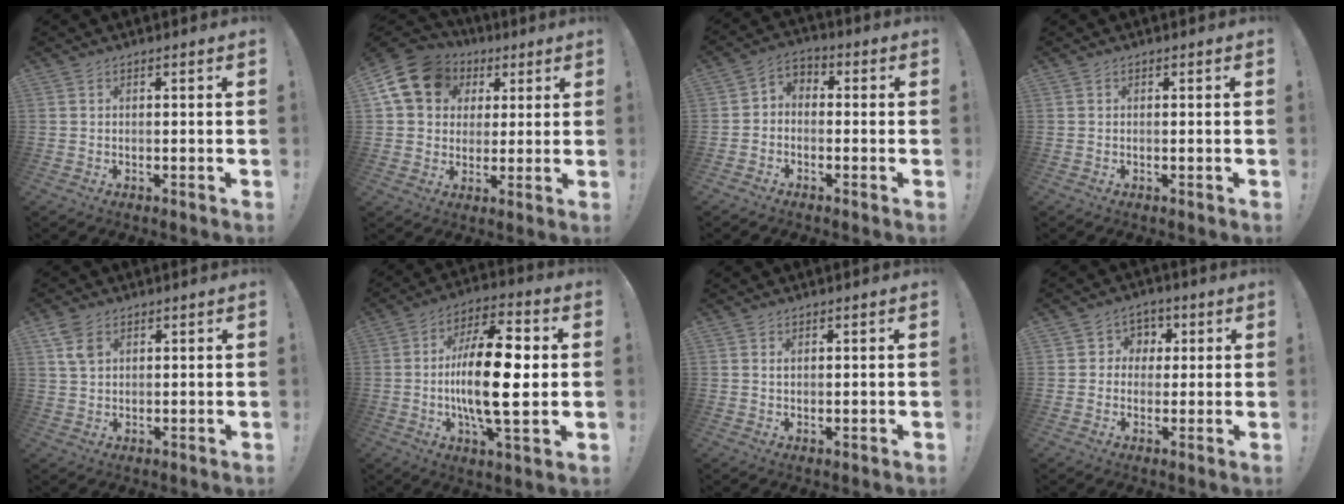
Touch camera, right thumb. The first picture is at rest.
{"total": 15.8, "force": [5.6, 12.7, 7.6], "torque": [-0.120, -0.017, 0.111]}
{"total": 4.6, "force": [-3.3, 2.8, 1.6], "torque": [-0.026, 0.019, -0.061]}
{"total": 0.0}
{"total": 5.6, "force": [2.7, 3.6, 3.3], "torque": [-0.058, -0.005, 0.055]}
{"total": 20.6, "force": [-0.8, 6.6, 19.5], "torque": [-0.351, 0.002, -0.021]}
{"total": 0.9, "force": [0.7, 0.5, 0.4], "torque": [-0.008, 0.000, 0.013]}
{"total": 5.3, "force": [-0.1, 5.2, 1.0], "torque": [-0.015, 0.008, 0.001]}